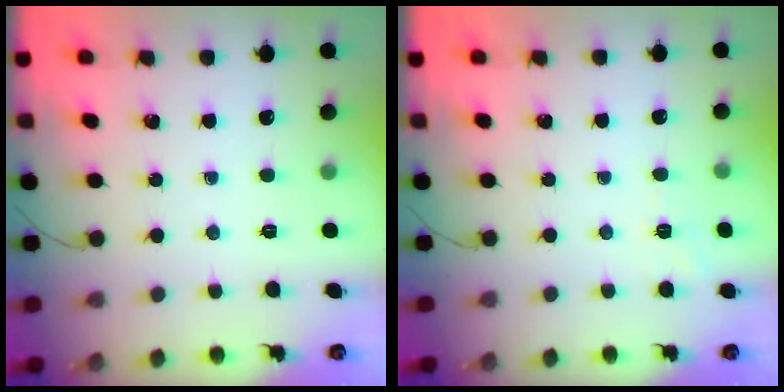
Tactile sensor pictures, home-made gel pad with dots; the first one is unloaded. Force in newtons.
{"total": 2.3, "press": 1.8, "slide": 1.4}